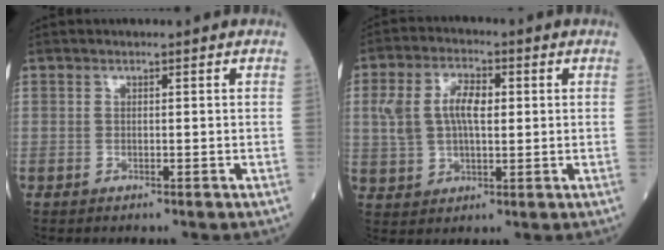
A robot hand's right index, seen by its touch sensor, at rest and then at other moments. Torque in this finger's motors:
{"motor_torque": [0.37, -0.05, 0.22, 0.07]}